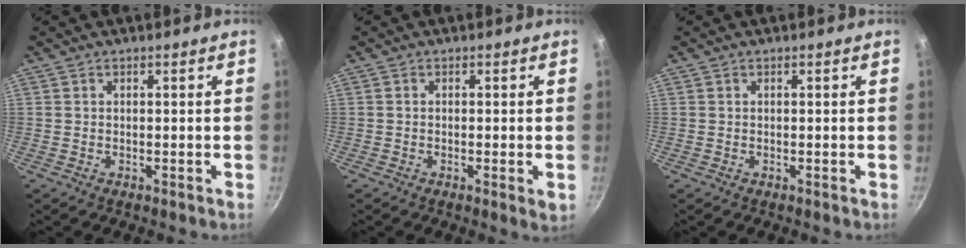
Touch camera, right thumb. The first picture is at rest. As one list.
[{"total": 2.1, "force": [-0.4, 0.3, 2.1], "torque": [-0.033, -0.007, -0.009]}, {"total": 0.0}]